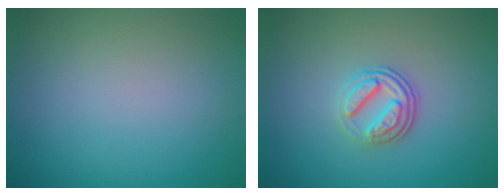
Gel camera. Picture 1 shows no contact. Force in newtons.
{"total": 3.5, "press": 2.7, "slide": 2.2}